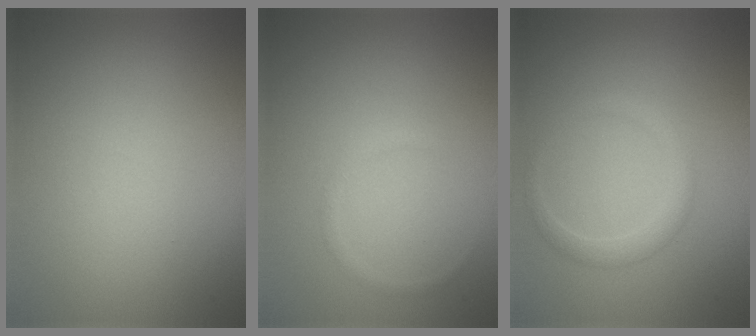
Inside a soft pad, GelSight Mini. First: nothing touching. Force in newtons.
{"total": 0.6, "press": 0.6, "slide": 0.1}
{"total": 1.7, "press": 1.7, "slide": 0.1}